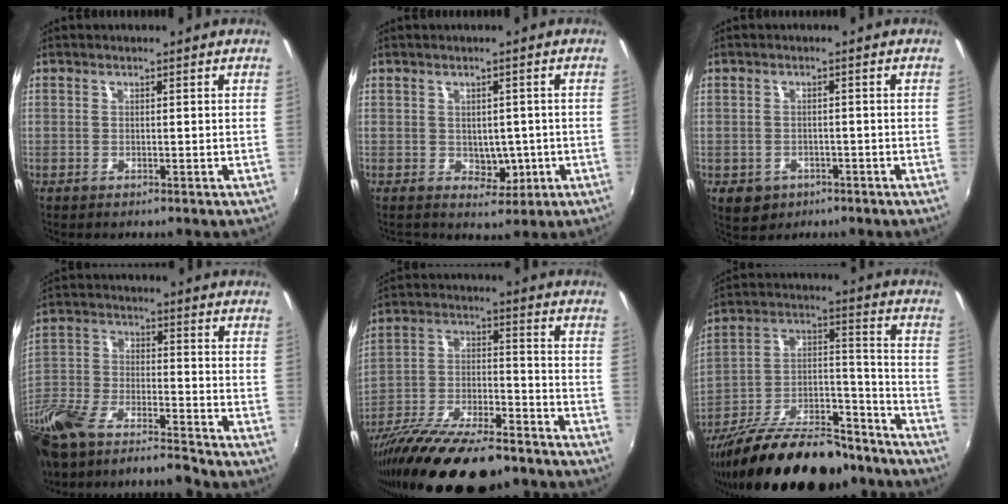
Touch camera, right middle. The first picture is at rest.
{"total": 3.4, "force": [-0.5, 3.0, 1.5], "torque": [-0.024, 0.004, 0.006]}
{"total": 5.5, "force": [-2.5, 4.4, 2.2], "torque": [-0.053, -0.010, -0.029]}
{"total": 17.0, "force": [-14.4, 3.5, 8.4], "torque": [-0.190, -0.034, -0.271]}
{"total": 20.3, "force": [-15.5, 5.7, 11.7], "torque": [-0.219, -0.035, -0.253]}
{"total": 25.1, "force": [-19.3, 8.6, 13.6], "torque": [-0.238, 0.002, -0.294]}